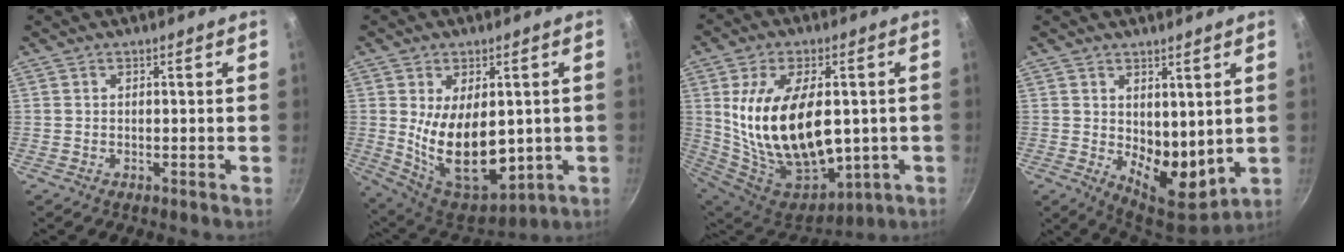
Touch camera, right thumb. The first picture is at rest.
{"total": 17.2, "force": [-0.4, 10.1, 13.9], "torque": [-0.199, -0.031, 0.024]}
{"total": 24.9, "force": [0.7, 14.6, 20.2], "torque": [-0.344, -0.020, 0.039]}
{"total": 10.3, "force": [1.4, 6.2, 8.1], "torque": [-0.081, -0.039, 0.035]}